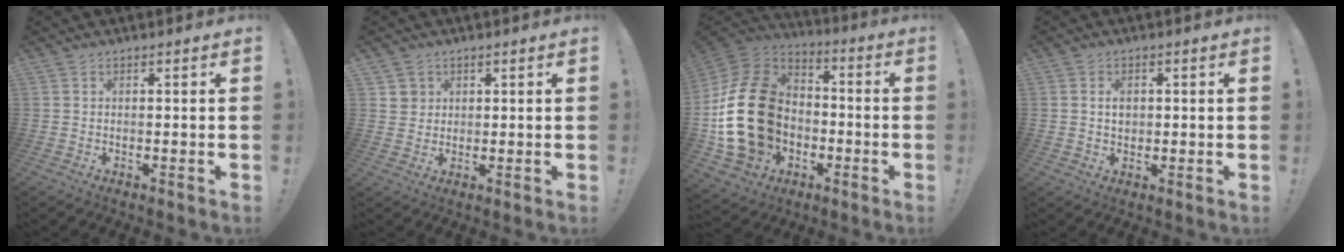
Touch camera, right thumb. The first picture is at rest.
{"total": 3.3, "force": [1.7, 2.8, 0.4], "torque": [-0.004, -0.007, 0.030]}
{"total": 24.0, "force": [-2.7, 17.9, 15.8], "torque": [-0.318, 0.027, -0.026]}
{"total": 3.3, "force": [0.4, 2.5, 2.1], "torque": [-0.020, -0.003, 0.002]}